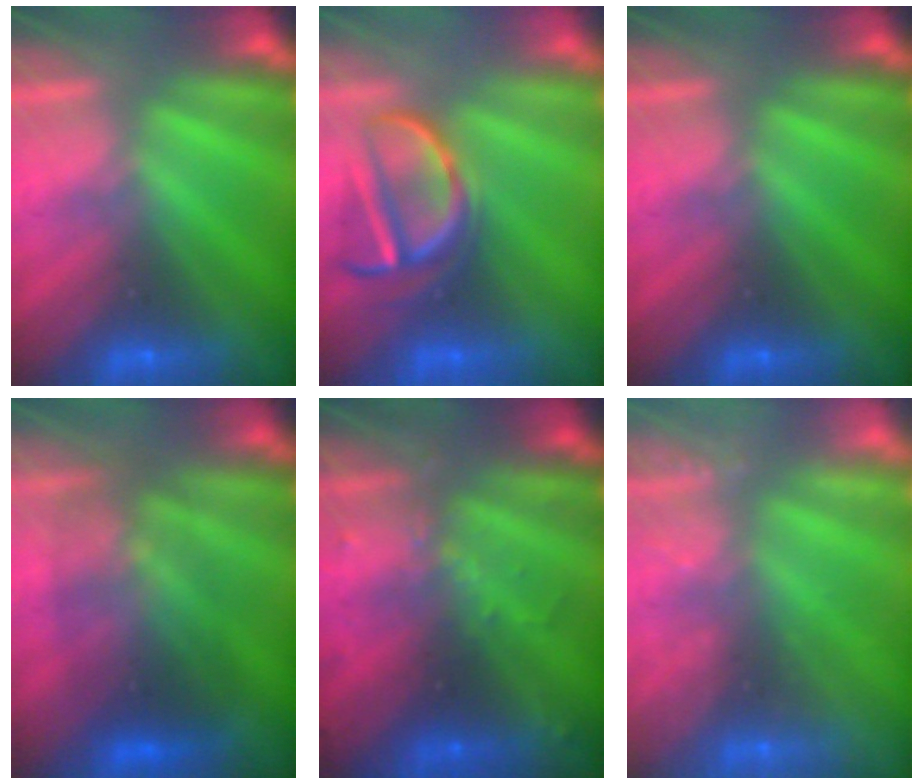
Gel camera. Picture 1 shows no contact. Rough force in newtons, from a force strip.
{"total": 4.0}
{"total": 0.0}
{"total": 3.6}
{"total": 2.9}
{"total": 2.4}